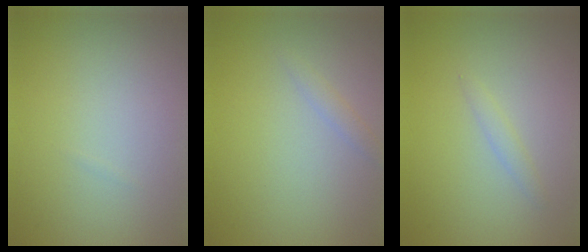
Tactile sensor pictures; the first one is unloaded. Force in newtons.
{"total": 0.9, "press": 0.9, "slide": 0.0}
{"total": 0.9, "press": 0.9, "slide": 0.1}